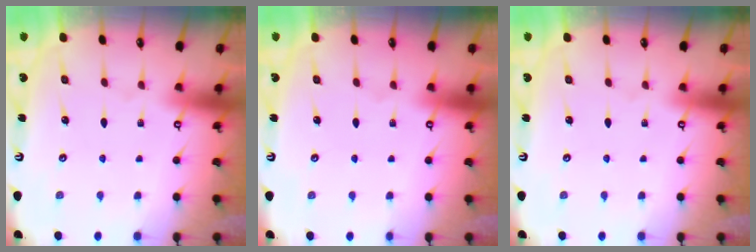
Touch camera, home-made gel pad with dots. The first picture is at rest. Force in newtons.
{"total": 0.0}
{"total": 0.0}